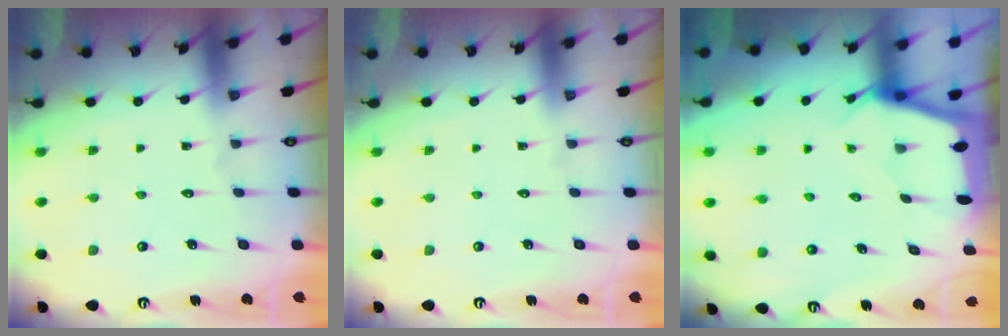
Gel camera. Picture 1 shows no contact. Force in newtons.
{"total": 0.0}
{"total": 1.9, "press": 1.9, "slide": 0.1}